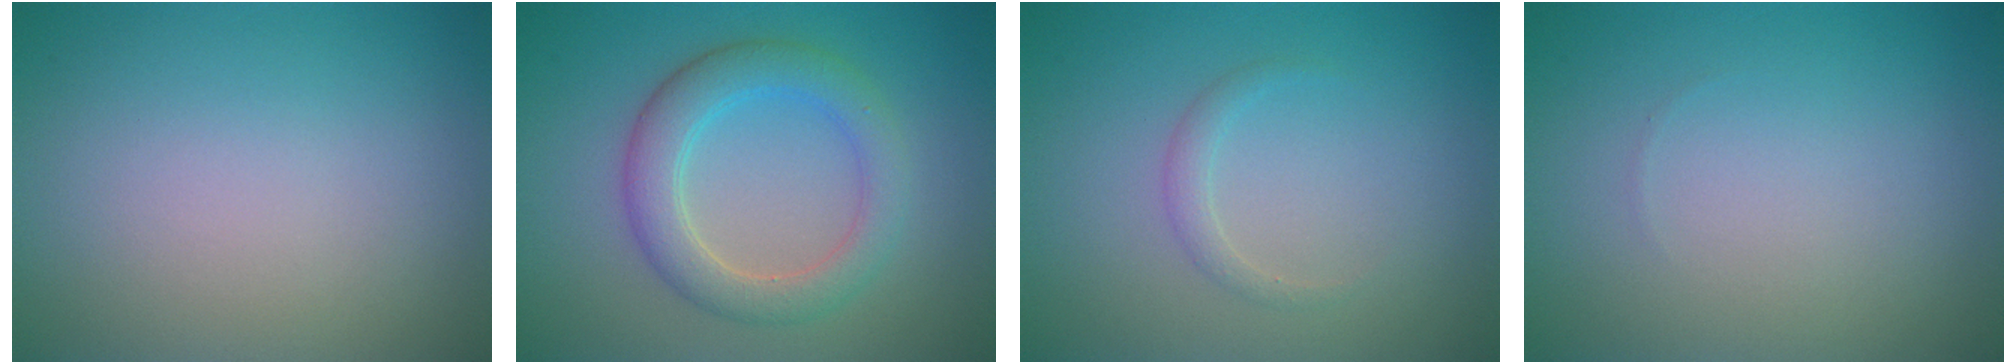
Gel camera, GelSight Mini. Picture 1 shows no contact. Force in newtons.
{"total": 4.4, "press": 4.4, "slide": 0.2}
{"total": 1.1, "press": 1.1, "slide": 0.0}
{"total": 0.0}